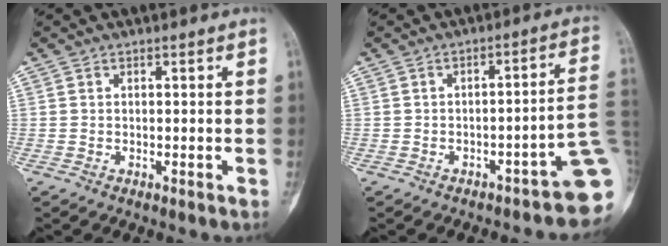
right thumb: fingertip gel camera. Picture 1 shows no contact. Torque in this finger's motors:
{"motor_torque": [1.94, 0.55, 1.12, -1.14, 0.17]}